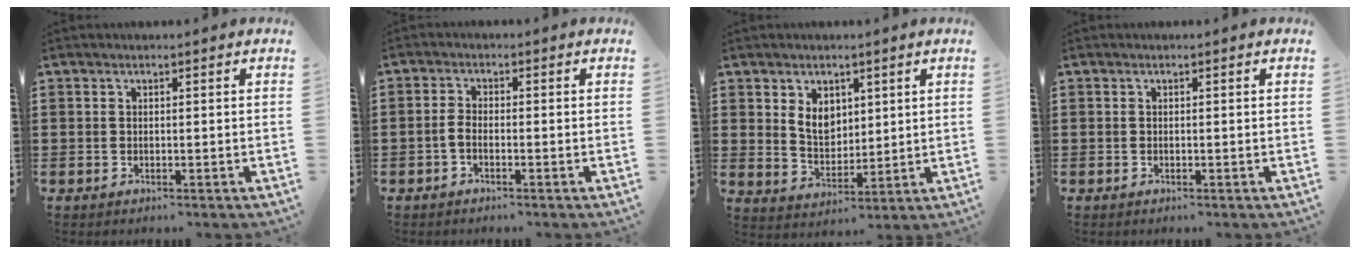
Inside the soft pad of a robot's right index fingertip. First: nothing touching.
{"total": 2.0, "force": [-1.0, 0.6, 1.6], "torque": [-0.044, -0.004, -0.024]}
{"total": 5.2, "force": [2.1, 3.9, 2.7], "torque": [-0.060, 0.009, 0.036]}
{"total": 0.0}